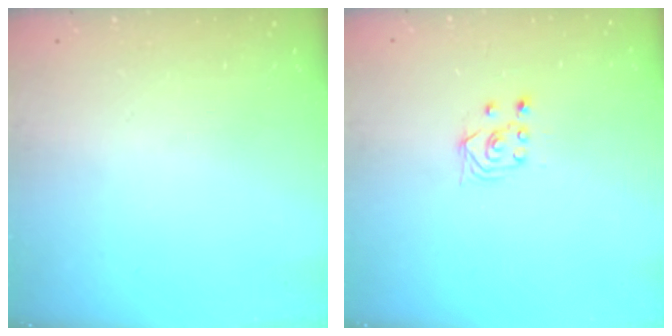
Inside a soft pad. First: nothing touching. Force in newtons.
{"total": 2.8, "press": 2.4, "slide": 1.4}